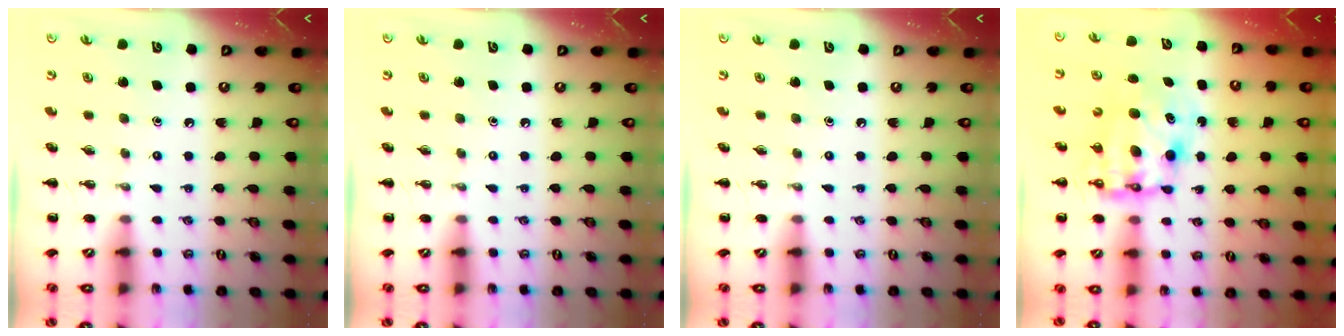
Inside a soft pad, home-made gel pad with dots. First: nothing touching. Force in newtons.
{"total": 0.0}
{"total": 0.0}
{"total": 9.8, "press": 9.5, "slide": 2.5}